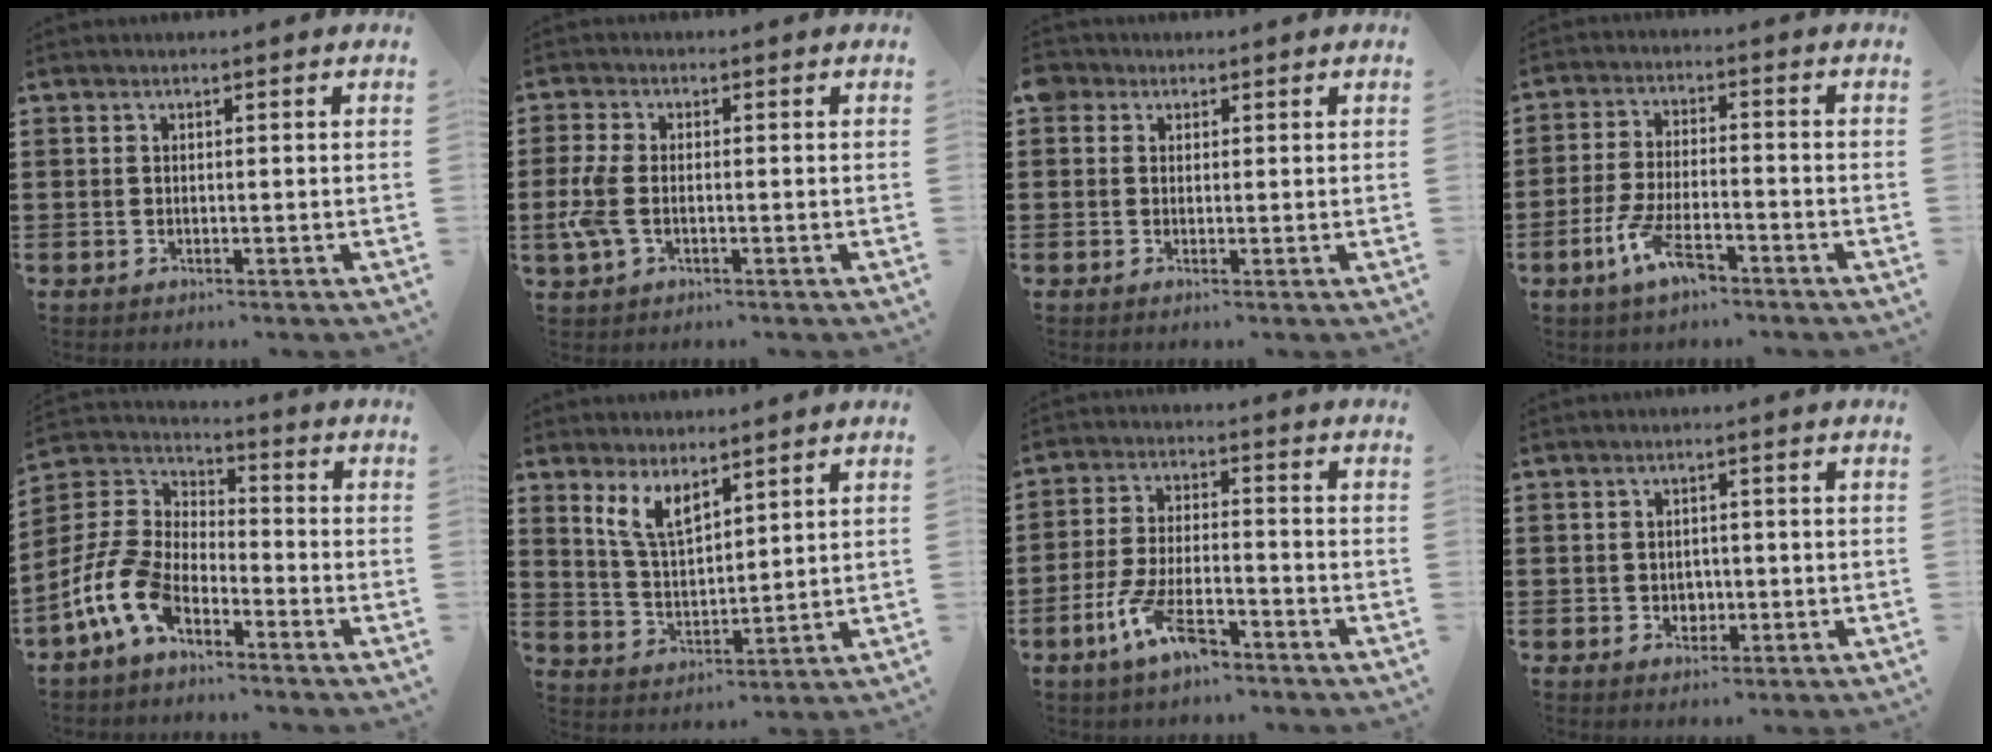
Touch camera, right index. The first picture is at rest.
{"total": 4.6, "force": [-0.9, 2.4, 3.8], "torque": [-0.105, -0.008, -0.025]}
{"total": 1.5, "force": [0.9, 1.2, 0.2], "torque": [-0.010, 0.006, 0.017]}
{"total": 7.3, "force": [-4.0, 2.4, 5.6], "torque": [-0.123, -0.002, -0.074]}
{"total": 10.2, "force": [-5.9, 5.3, 6.5], "torque": [-0.177, -0.002, -0.123]}
{"total": 6.3, "force": [4.5, 2.2, 3.8], "torque": [-0.088, -0.008, 0.083]}
{"total": 8.2, "force": [-4.9, 2.7, 6.0], "torque": [-0.137, -0.002, -0.094]}
{"total": 1.9, "force": [-0.3, 1.7, 0.8], "torque": [-0.021, 0.007, -0.008]}